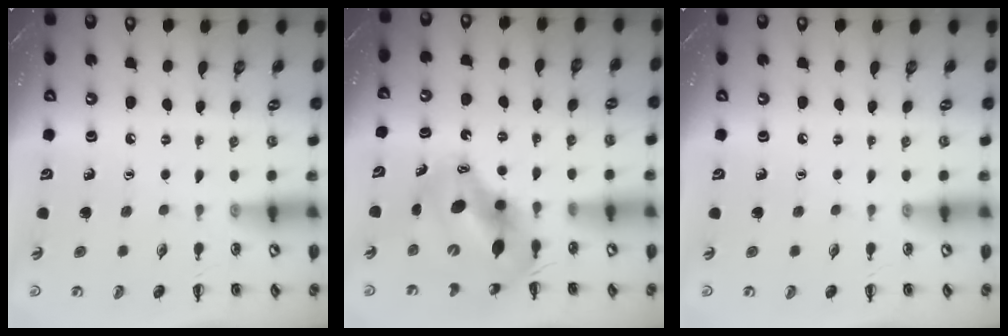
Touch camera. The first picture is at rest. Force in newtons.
{"total": 13.1, "press": 12.7, "slide": 3.3}
{"total": 0.0}